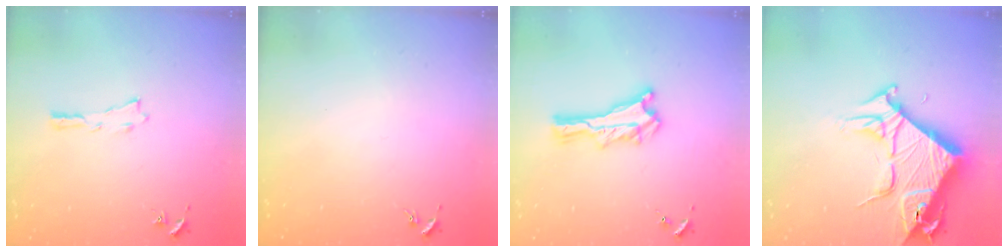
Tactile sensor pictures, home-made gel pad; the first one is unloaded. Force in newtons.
{"total": 0.0}
{"total": 0.6, "press": 0.5, "slide": 0.2}
{"total": 9.2, "press": 9.2, "slide": 0.9}